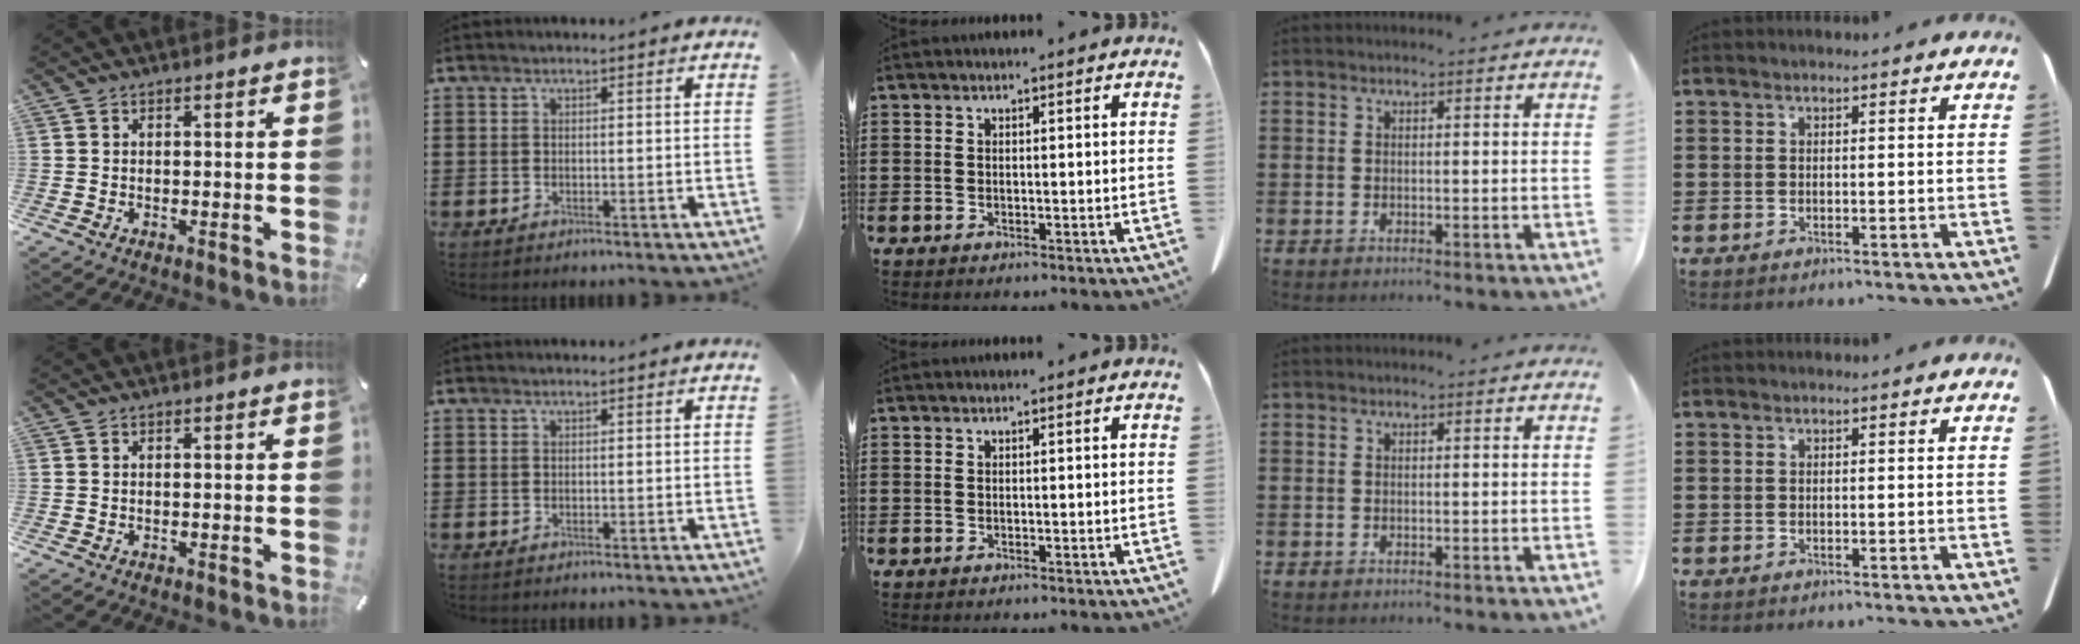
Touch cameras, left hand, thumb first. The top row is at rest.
{}